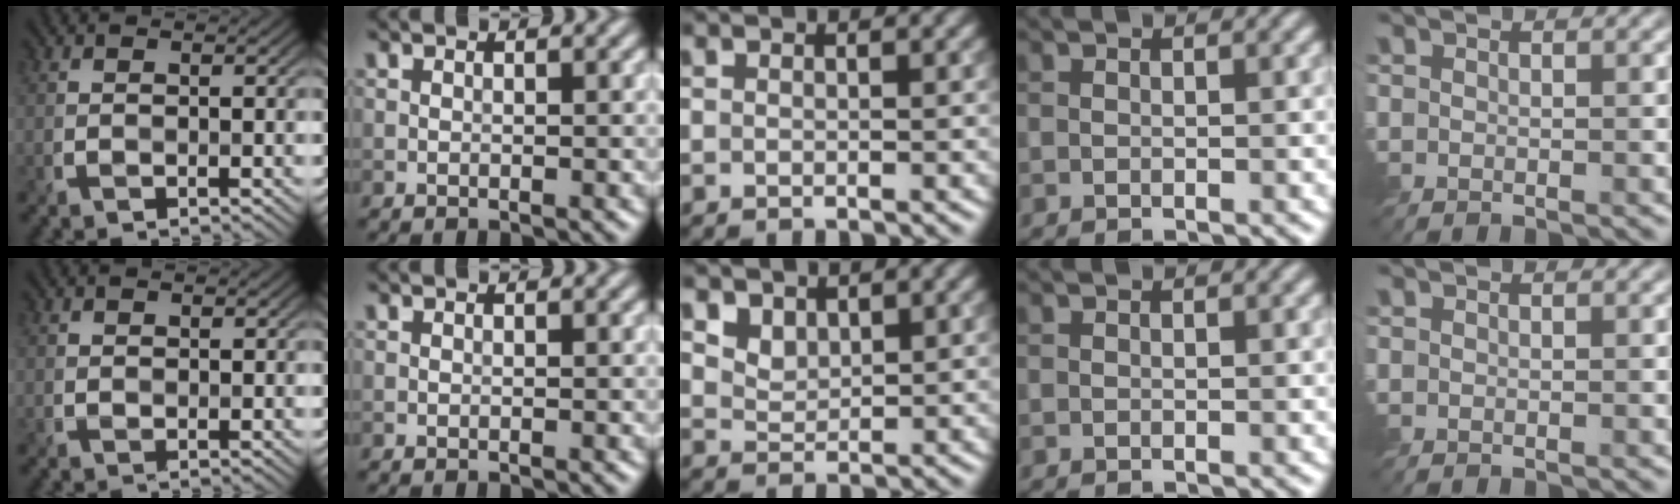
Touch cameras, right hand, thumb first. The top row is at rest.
{"thumb": {"total": 0.5, "force": [0.4, 0.4, 0.0], "torque": [0.000, -0.002, 0.007]}, "middle": {"total": 2.4, "force": [1.8, 1.4, 0.9], "torque": [-0.027, -0.009, 0.045]}}